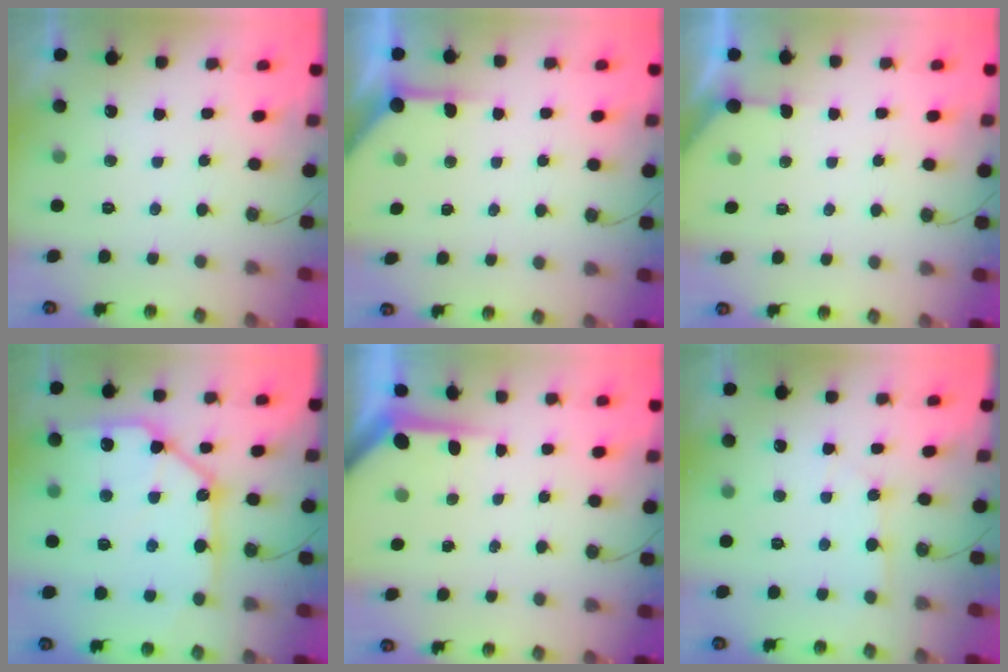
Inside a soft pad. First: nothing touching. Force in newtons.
{"total": 4.2, "press": 4.2, "slide": 0.4}
{"total": 2.7, "press": 2.7, "slide": 0.3}
{"total": 19.6, "press": 19.4, "slide": 2.4}
{"total": 3.8, "press": 3.8, "slide": 0.4}
{"total": 2.1, "press": 2.1, "slide": 0.2}